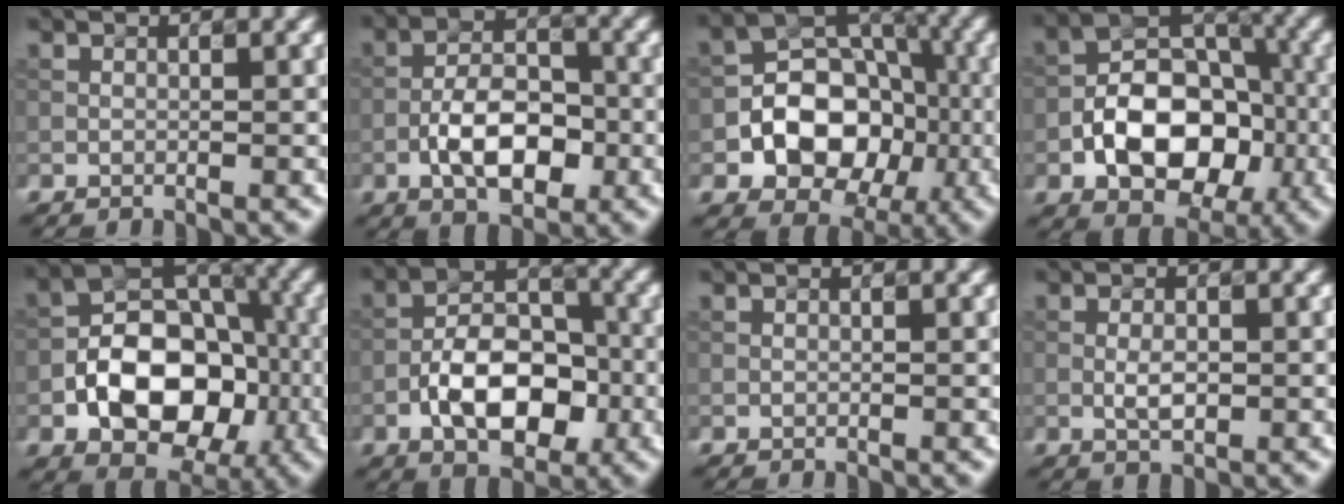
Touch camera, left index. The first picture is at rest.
{"total": 6.2, "force": [-2.3, 3.2, 4.8], "torque": [-0.074, 0.008, -0.043]}
{"total": 8.7, "force": [-2.1, 6.7, 5.2], "torque": [-0.060, 0.004, -0.052]}
{"total": 9.4, "force": [-2.9, 6.2, 6.5], "torque": [-0.100, 0.006, -0.050]}
{"total": 10.6, "force": [-3.2, 7.1, 7.1], "torque": [-0.109, 0.005, -0.057]}
{"total": 7.8, "force": [-2.8, 4.4, 5.8], "torque": [-0.089, 0.011, -0.052]}
{"total": 0.0}
{"total": 1.8, "force": [-0.3, 0.9, 1.6], "torque": [-0.031, -0.002, -0.005]}